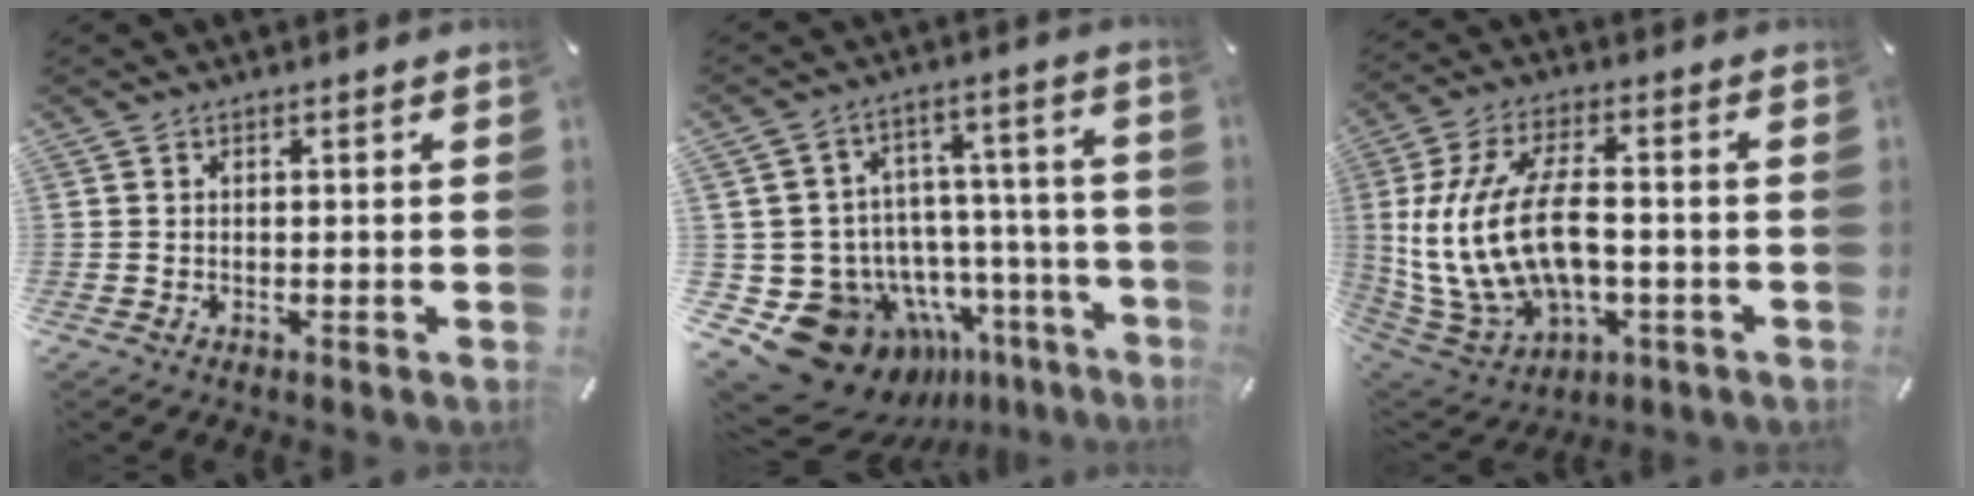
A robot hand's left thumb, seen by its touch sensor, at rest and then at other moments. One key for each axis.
{"total": 17.2, "fx": -9.8, "fy": 12.3, "fz": 6.8, "tx": -0.107, "ty": 0.040, "tz": -0.129}
{"total": 17.3, "fx": -0.6, "fy": 10.5, "fz": 13.8, "tx": -0.302, "ty": -0.001, "tz": -0.007}